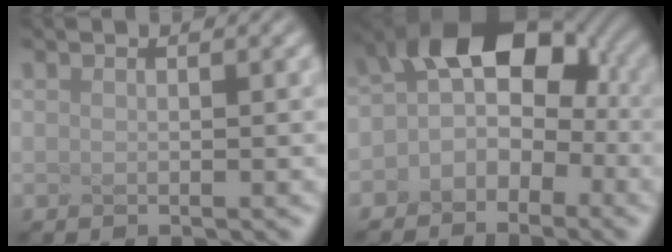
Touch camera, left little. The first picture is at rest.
{"total": 5.1, "force": [-2.1, 3.4, 3.2], "torque": [-0.062, 0.004, -0.012]}